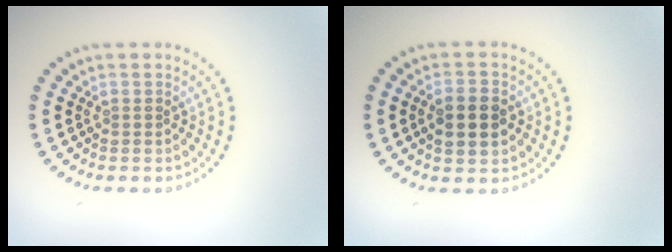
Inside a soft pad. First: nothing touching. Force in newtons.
{"total": 3.6, "press": 3.6, "slide": 0.2}